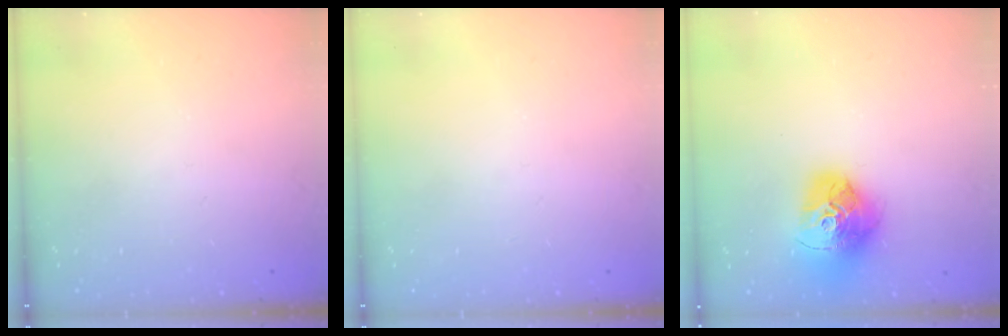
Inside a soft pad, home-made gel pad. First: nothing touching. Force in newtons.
{"total": 0.0}
{"total": 18.4, "press": 18.3, "slide": 2.0}